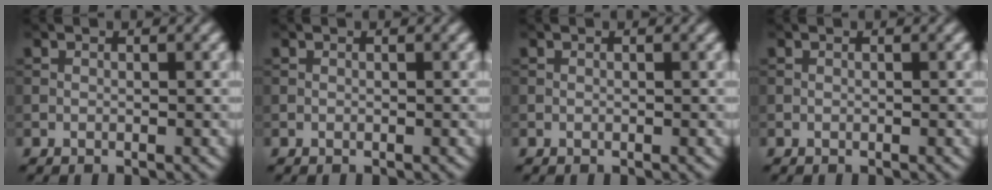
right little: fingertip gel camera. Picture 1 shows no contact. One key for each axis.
{"total": 0.0}
{"total": 0.0}
{"total": 0.0}